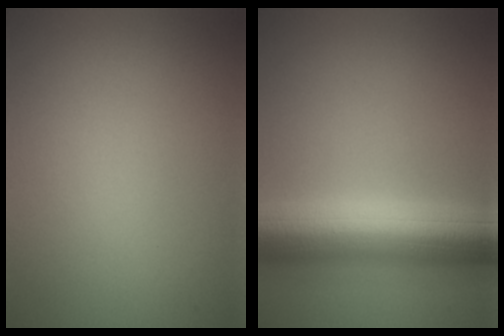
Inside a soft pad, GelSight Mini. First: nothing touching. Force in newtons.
{"total": 10.5, "press": 10.5, "slide": 0.2}